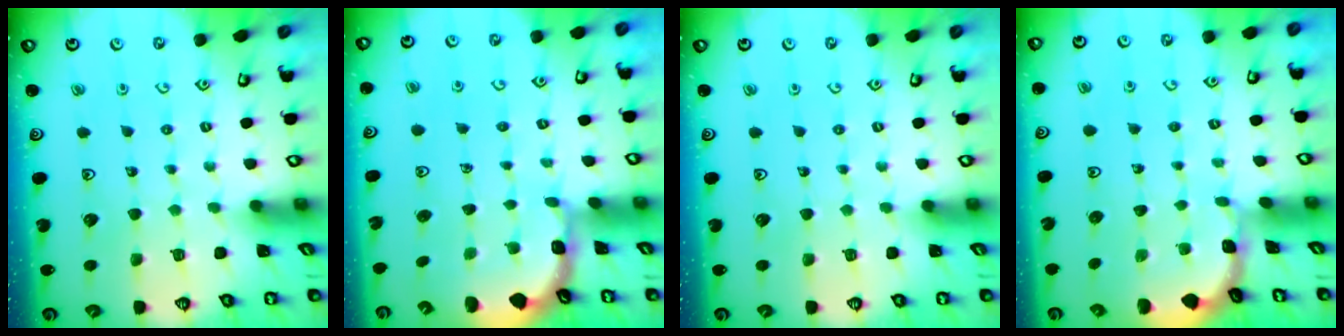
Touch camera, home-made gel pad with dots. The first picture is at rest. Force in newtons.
{"total": 1.7, "press": 1.6, "slide": 0.5}
{"total": 0.0}
{"total": 0.9, "press": 0.8, "slide": 0.2}